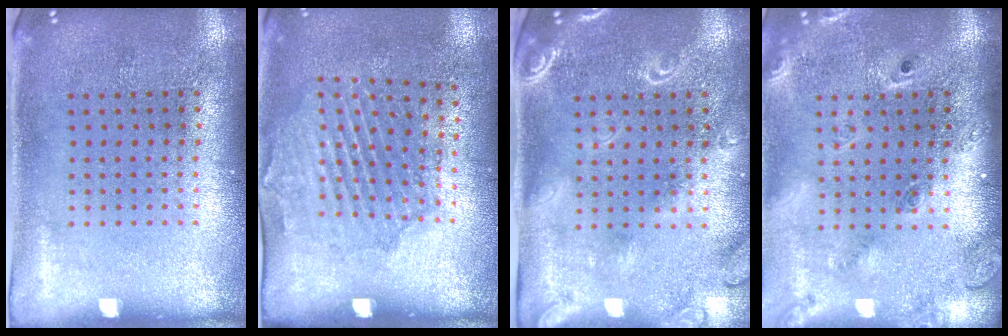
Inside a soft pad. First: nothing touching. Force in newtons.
{"total": 1.7, "press": 1.4, "slide": 0.8}
{"total": 2.1, "press": 1.9, "slide": 1.0}
{"total": 2.4, "press": 1.7, "slide": 1.6}